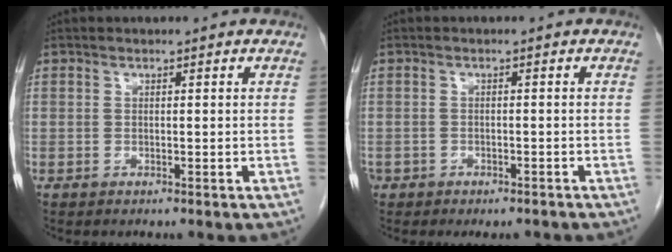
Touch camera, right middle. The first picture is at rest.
{"total": 4.6, "force": [-3.7, 2.4, 1.2], "torque": [-0.011, 0.010, -0.047]}